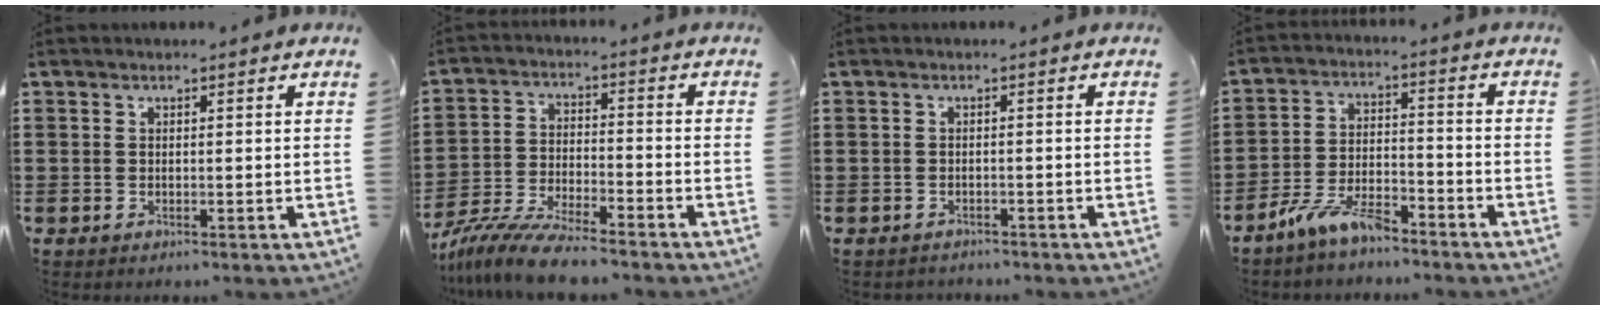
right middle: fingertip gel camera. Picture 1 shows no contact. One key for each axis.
{"total": 8.8, "fx": -8.1, "fy": 0.8, "fz": 3.3, "tx": -0.074, "ty": 0.006, "tz": -0.159}
{"total": 1.1, "fx": -1.0, "fy": 0.3, "fz": -0.2, "tx": -0.001, "ty": 0.004, "tz": -0.025}
{"total": 7.4, "fx": -6.1, "fy": 1.8, "fz": 3.6, "tx": -0.084, "ty": -0.004, "tz": -0.119}